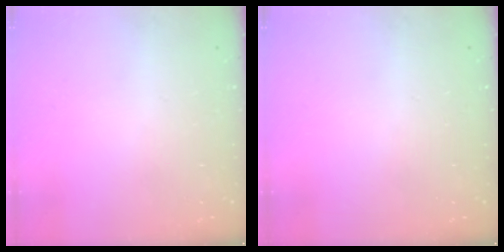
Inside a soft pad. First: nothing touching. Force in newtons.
{"total": 0.0}